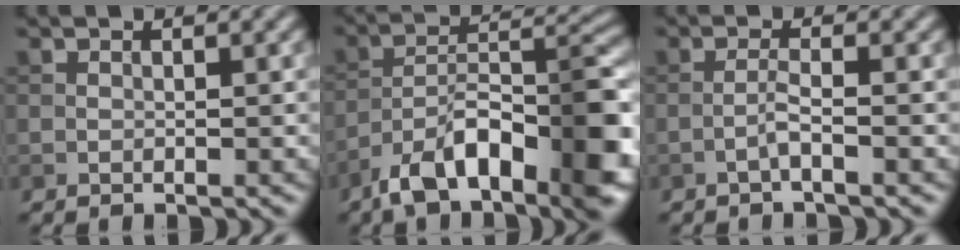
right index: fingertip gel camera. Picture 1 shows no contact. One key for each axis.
{"total": 12.6, "fx": -7.4, "fy": 5.2, "fz": 8.8, "tx": -0.138, "ty": 0.002, "tz": -0.131}
{"total": 1.5, "fx": -0.8, "fy": 0.0, "fz": 1.2, "tx": -0.026, "ty": 0.008, "tz": -0.020}